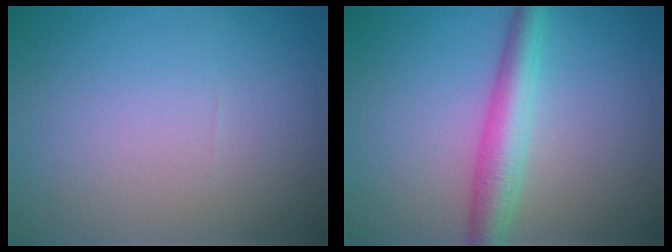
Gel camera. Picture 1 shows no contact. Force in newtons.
{"total": 3.9, "press": 3.9, "slide": 0.2}